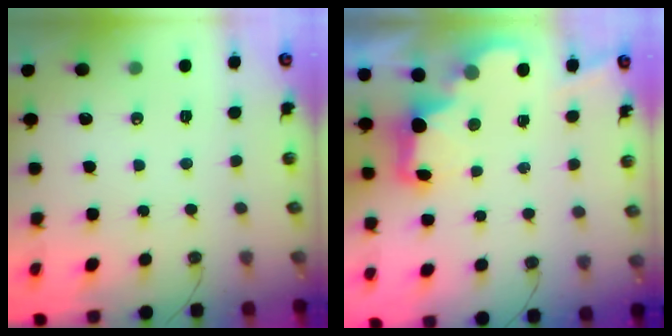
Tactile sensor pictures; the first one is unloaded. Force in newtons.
{"total": 3.0, "press": 2.9, "slide": 0.6}